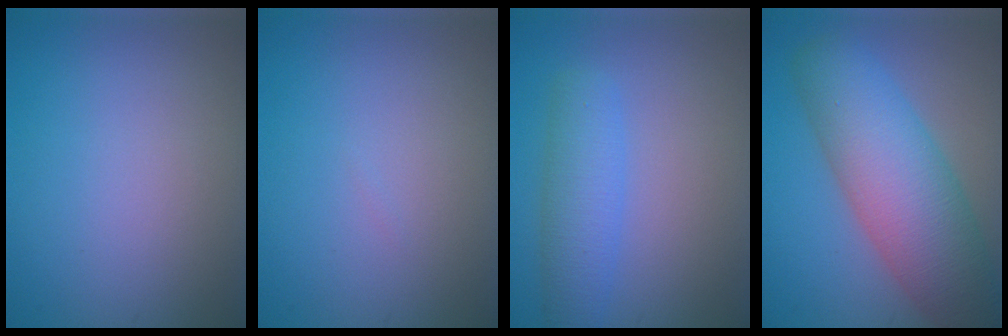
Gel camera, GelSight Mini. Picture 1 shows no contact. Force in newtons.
{"total": 0.0}
{"total": 3.9, "press": 3.9, "slide": 0.2}
{"total": 9.8, "press": 9.8, "slide": 0.4}